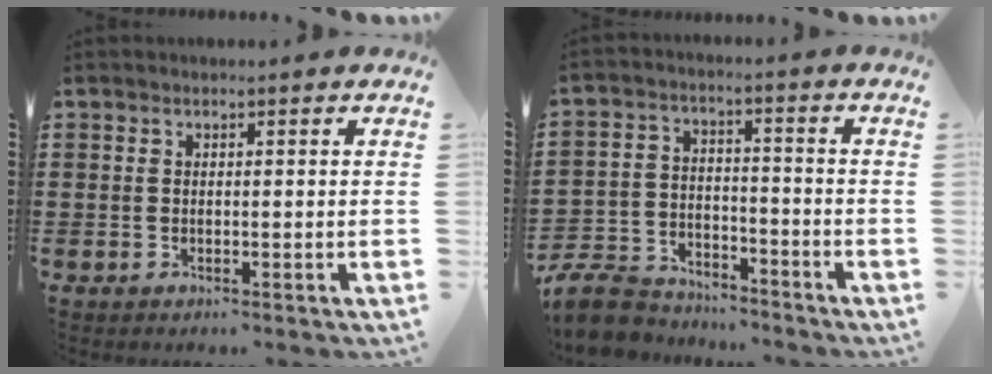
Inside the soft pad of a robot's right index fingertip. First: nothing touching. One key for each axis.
{"total": 7.5, "fx": -7.2, "fy": 1.8, "fz": 1.2, "tx": -0.037, "ty": 0.015, "tz": -0.144}